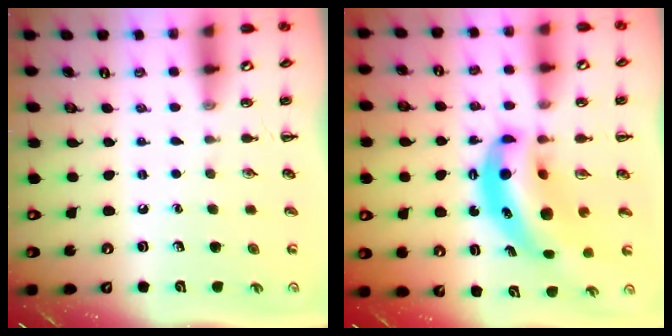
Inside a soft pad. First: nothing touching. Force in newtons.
{"total": 10.7, "press": 10.4, "slide": 2.3}